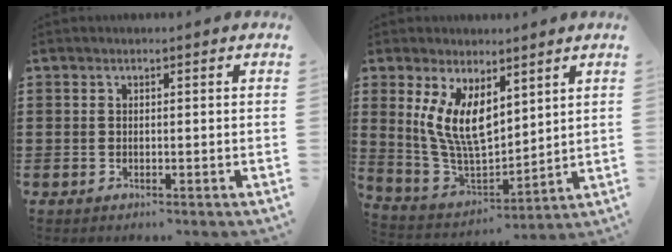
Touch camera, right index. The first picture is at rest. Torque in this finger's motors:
{"motor_torque": [0.93, 0.71, 0.42, 0.21]}